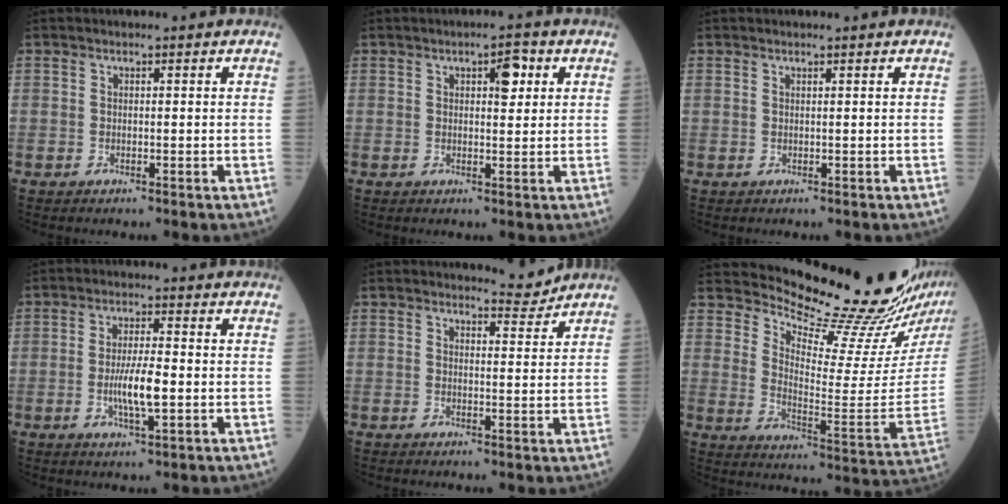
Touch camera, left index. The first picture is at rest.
{"total": 3.4, "force": [1.4, 1.1, 2.8], "torque": [-0.041, 0.006, 0.020]}
{"total": 0.6, "force": [0.6, -0.1, 0.1], "torque": [-0.009, 0.002, 0.014]}
{"total": 5.9, "force": [-1.1, 0.8, 5.7], "torque": [-0.115, -0.007, -0.019]}
{"total": 2.9, "force": [2.9, -0.2, -0.4], "torque": [-0.005, -0.022, 0.039]}
{"total": 20.0, "force": [18.7, 0.2, 7.1], "torque": [-0.124, -0.109, 0.251]}